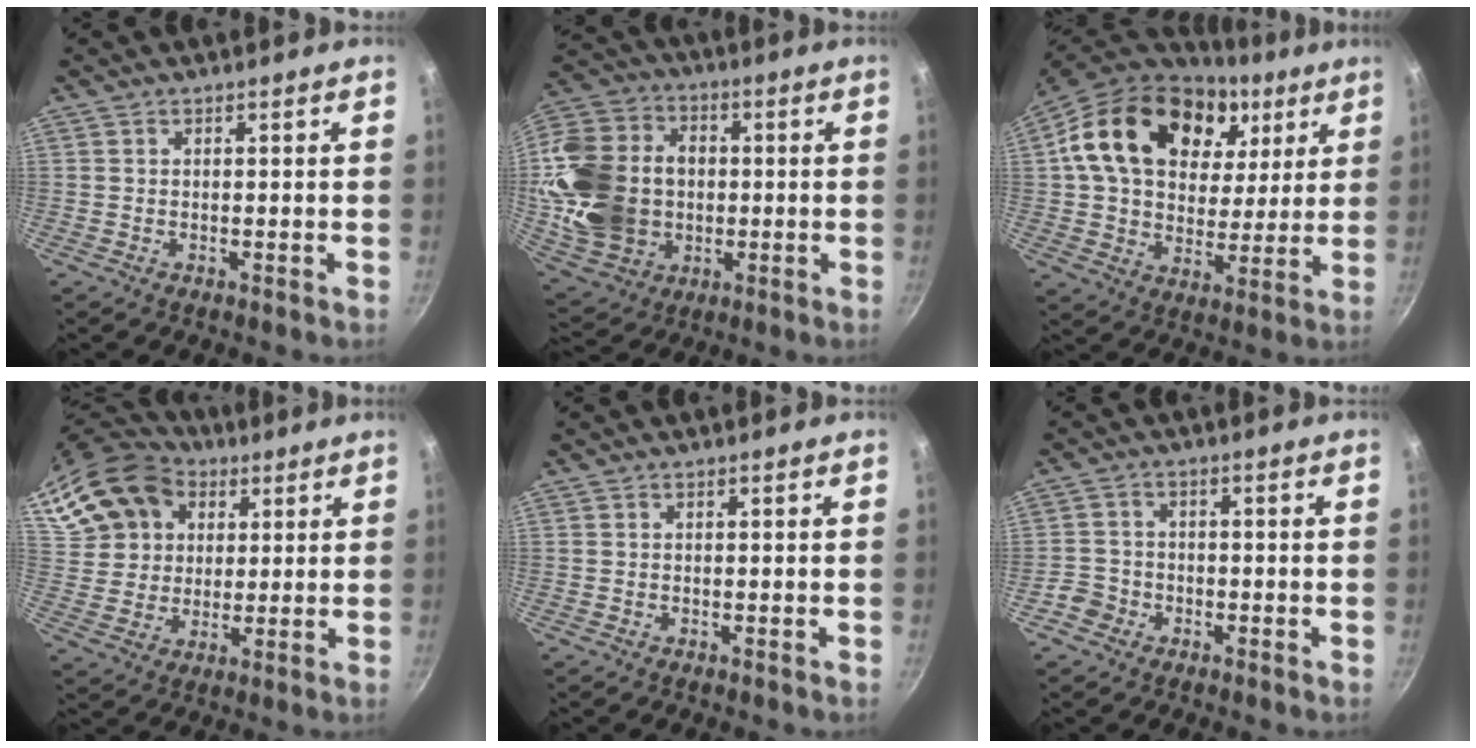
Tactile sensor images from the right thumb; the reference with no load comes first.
{"total": 23.1, "force": [-0.6, 18.1, 14.4], "torque": [-0.271, 0.031, 0.003]}
{"total": 25.0, "force": [9.4, 17.2, 15.6], "torque": [-0.255, -0.007, 0.155]}
{"total": 18.1, "force": [8.2, 14.1, 7.8], "torque": [-0.157, 0.016, 0.154]}
{"total": 0.0}
{"total": 3.7, "force": [-2.1, 3.0, 0.7], "torque": [-0.002, 0.027, -0.039]}